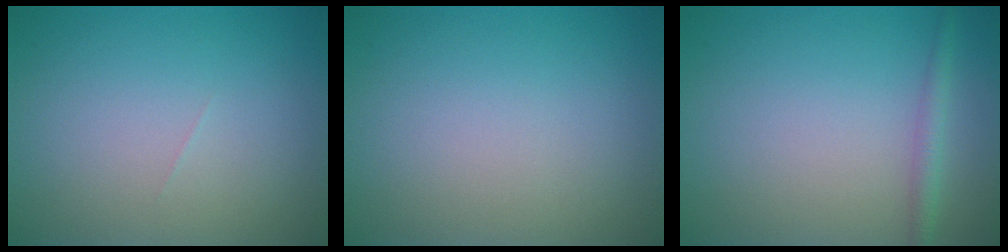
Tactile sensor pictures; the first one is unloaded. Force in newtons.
{"total": 0.0}
{"total": 1.6, "press": 1.6, "slide": 0.0}